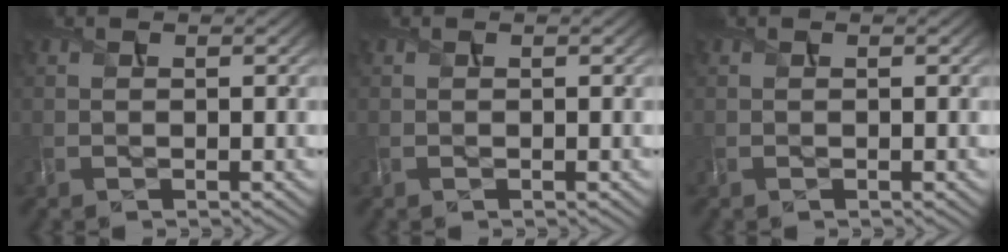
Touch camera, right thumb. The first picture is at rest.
{"total": 0.0}
{"total": 0.0}